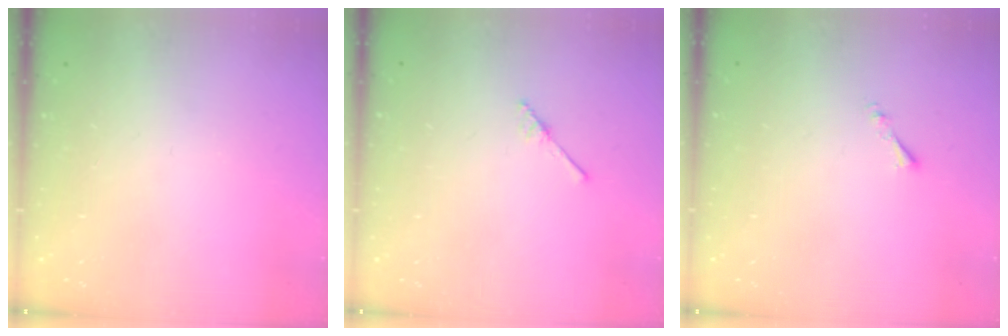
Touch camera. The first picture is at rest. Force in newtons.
{"total": 2.5, "press": 2.4, "slide": 0.3}
{"total": 0.8, "press": 0.7, "slide": 0.3}